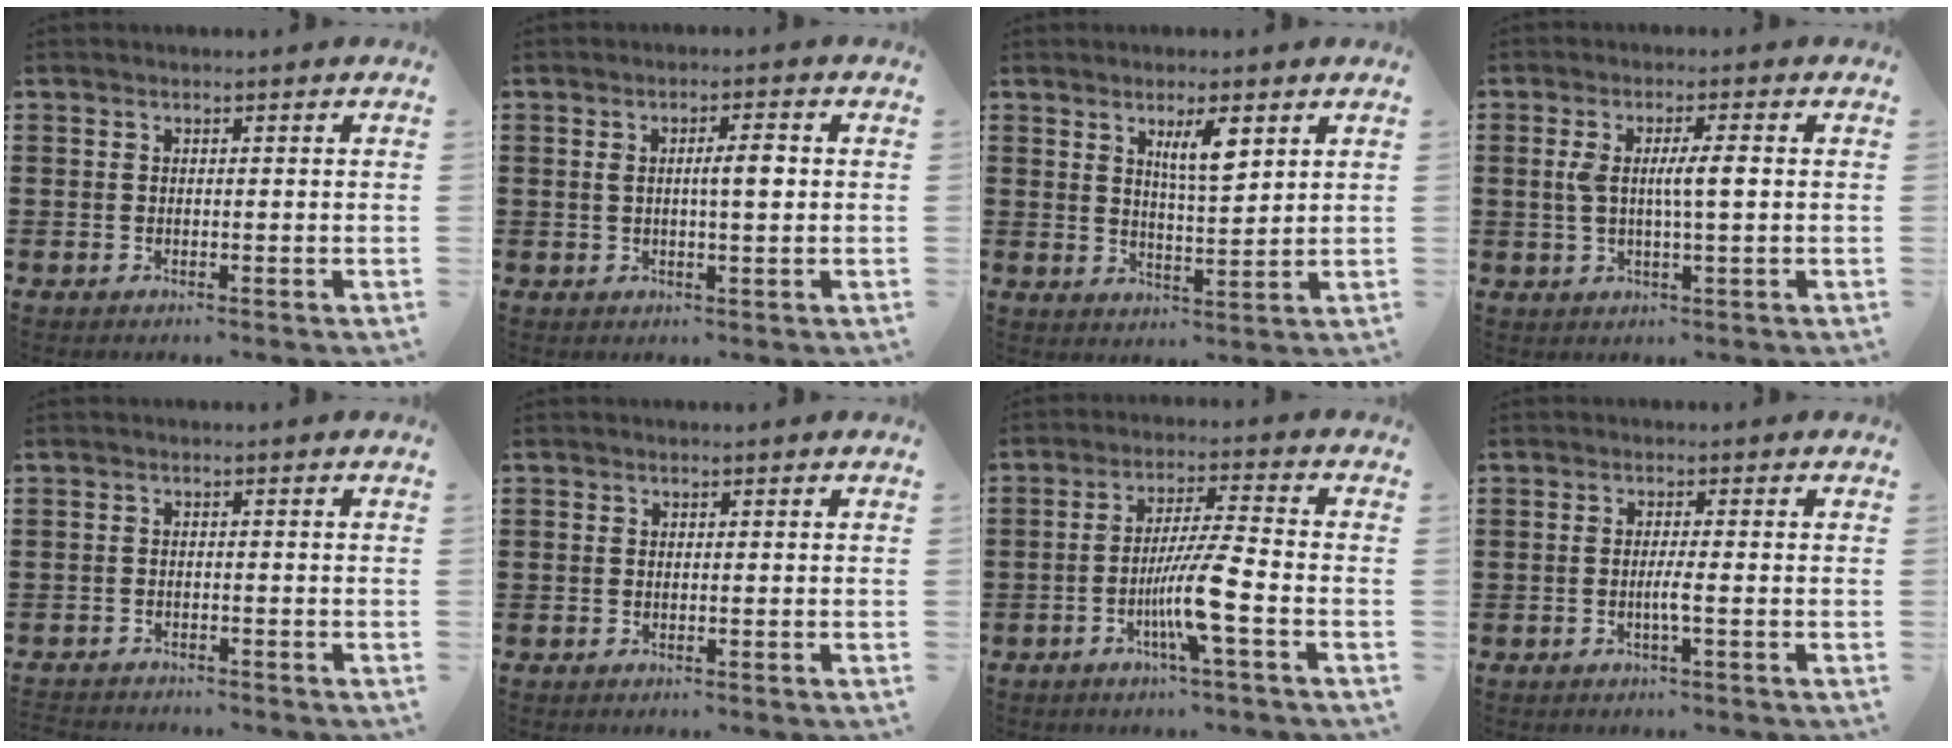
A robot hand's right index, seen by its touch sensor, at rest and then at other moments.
{"total": 4.0, "force": [0.5, 0.9, 3.9], "torque": [-0.065, 0.000, 0.003]}
{"total": 5.4, "force": [2.7, 1.4, 4.5], "torque": [-0.079, 0.000, 0.042]}
{"total": 5.0, "force": [0.4, 0.7, 4.9], "torque": [-0.091, -0.001, 0.003]}
{"total": 1.5, "force": [-1.5, 0.1, -0.2], "torque": [0.000, 0.004, -0.033]}
{"total": 0.0}
{"total": 8.0, "force": [-3.1, -0.2, 7.3], "torque": [-0.143, -0.010, -0.062]}
{"total": 2.0, "force": [-0.6, -0.3, 1.9], "torque": [-0.040, -0.007, -0.016]}